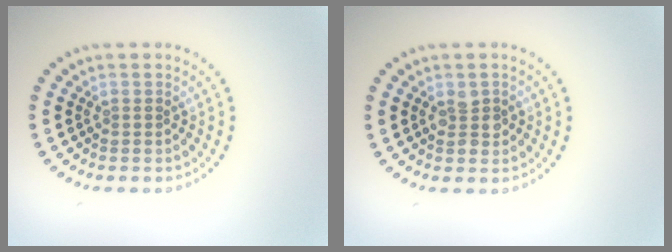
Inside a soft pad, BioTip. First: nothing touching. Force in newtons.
{"total": 1.7, "press": 1.7, "slide": 0.2}